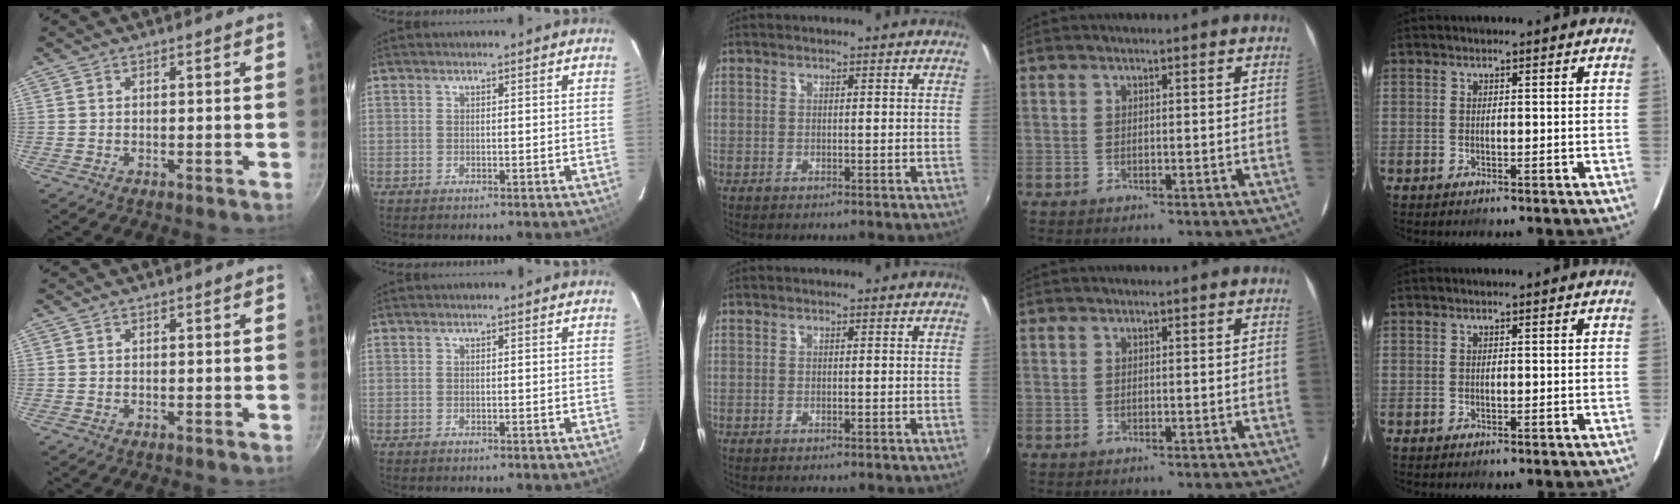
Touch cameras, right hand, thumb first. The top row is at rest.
{}